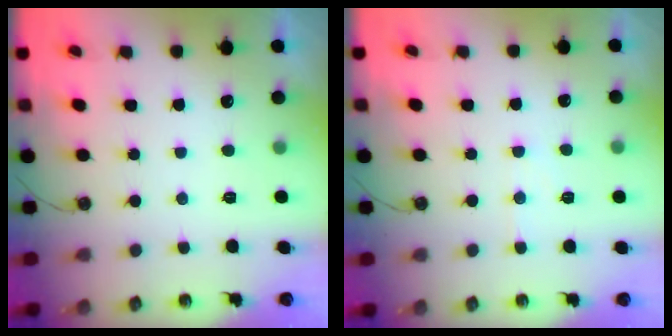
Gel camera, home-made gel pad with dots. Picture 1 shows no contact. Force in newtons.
{"total": 4.3, "press": 4.2, "slide": 0.6}